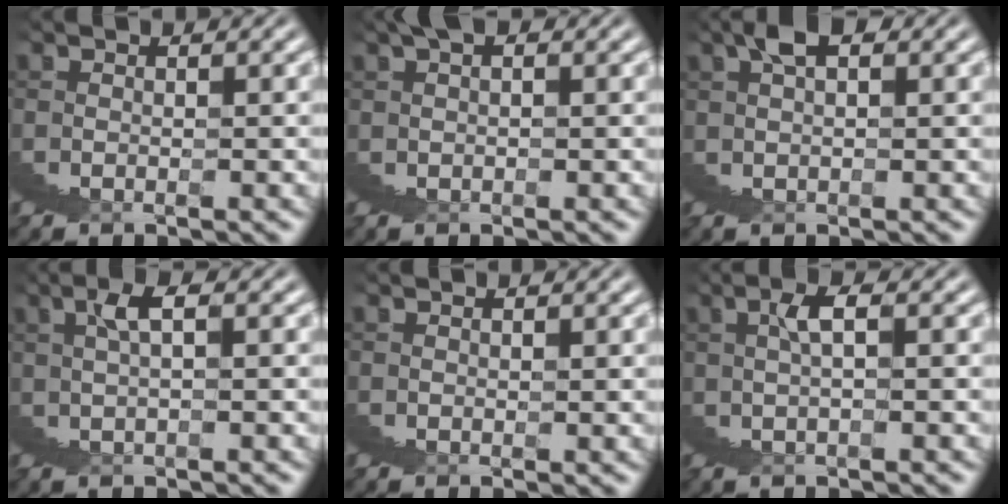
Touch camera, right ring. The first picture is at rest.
{"total": 2.7, "force": [1.5, 1.1, 1.9], "torque": [-0.027, 0.010, 0.020]}
{"total": 3.8, "force": [2.2, 1.4, 2.8], "torque": [-0.042, 0.006, 0.035]}
{"total": 2.8, "force": [2.1, -0.5, 1.7], "torque": [-0.013, 0.021, 0.033]}
{"total": 0.6, "force": [0.3, 0.3, 0.4], "torque": [-0.007, -0.003, 0.006]}
{"total": 2.5, "force": [1.9, -0.6, 1.5], "torque": [-0.011, 0.020, 0.029]}